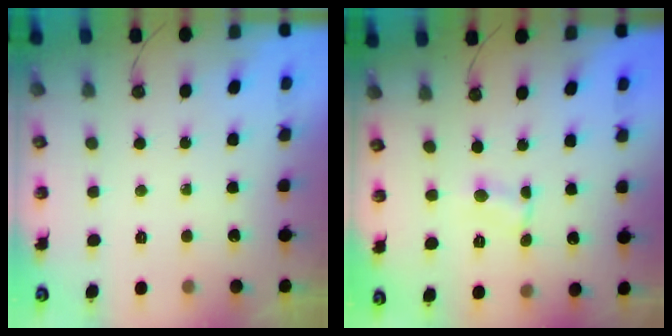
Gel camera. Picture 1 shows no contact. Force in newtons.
{"total": 0.8, "press": 0.8, "slide": 0.1}